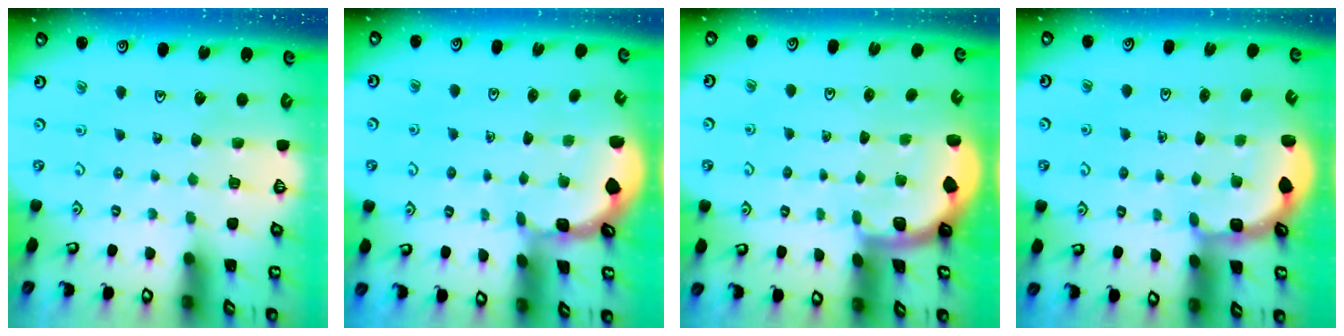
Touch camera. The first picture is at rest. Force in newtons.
{"total": 1.1, "press": 1.1, "slide": 0.1}
{"total": 1.6, "press": 1.6, "slide": 0.1}
{"total": 2.7, "press": 2.4, "slide": 1.4}